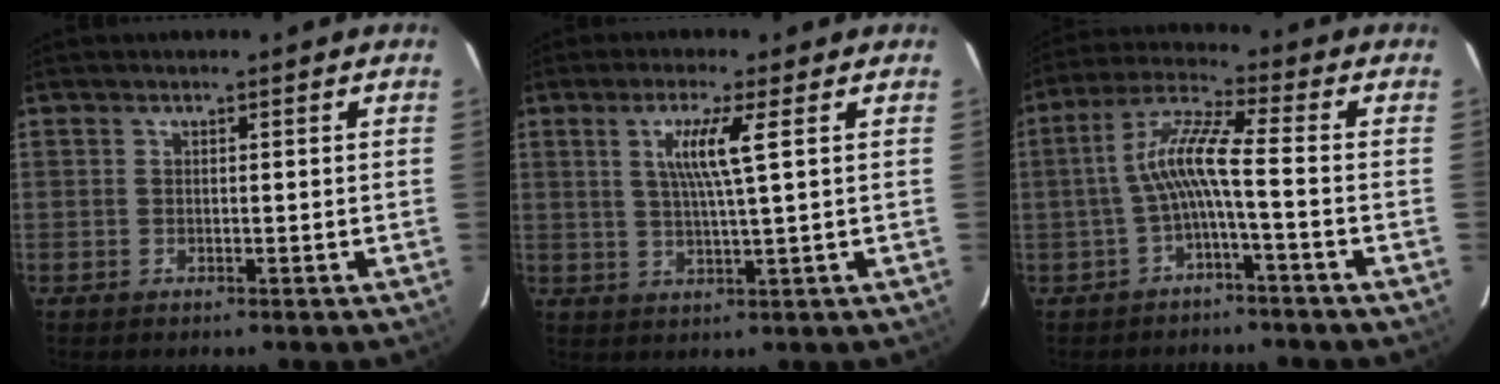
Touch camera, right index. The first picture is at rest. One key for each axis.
{"total": 5.8, "fx": 1.9, "fy": -0.7, "fz": 5.5, "tx": -0.101, "ty": -0.003, "tz": 0.033}
{"total": 7.4, "fx": -2.2, "fy": -0.1, "fz": 7.0, "tx": -0.162, "ty": 0.017, "tz": -0.041}